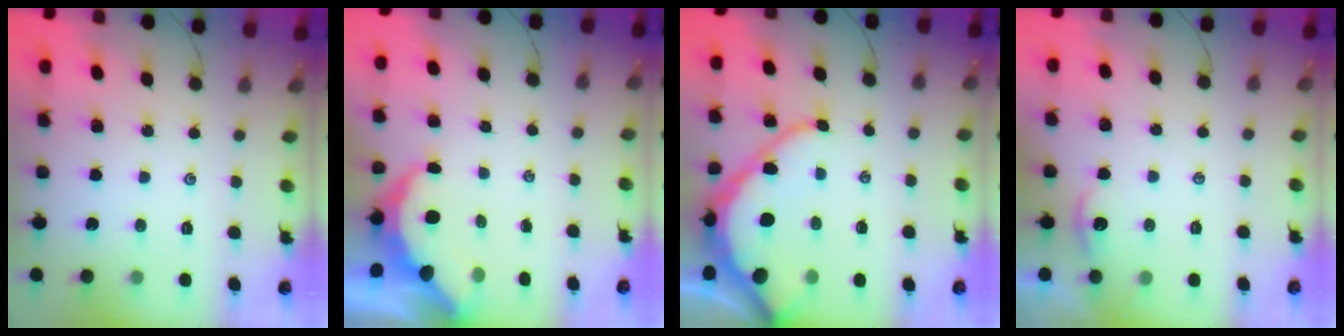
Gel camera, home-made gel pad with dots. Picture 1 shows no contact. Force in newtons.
{"total": 7.4, "press": 7.3, "slide": 1.1}
{"total": 12.8, "press": 12.7, "slide": 1.4}
{"total": 2.0, "press": 2.0, "slide": 0.1}